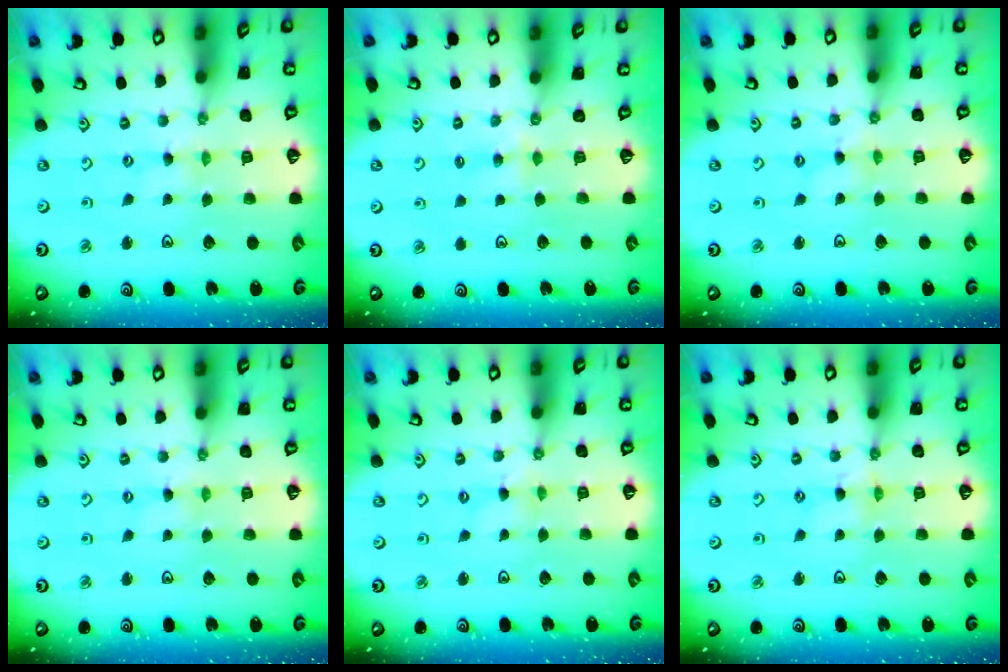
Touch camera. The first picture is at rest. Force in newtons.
{"total": 3.0, "press": 3.0, "slide": 0.4}
{"total": 0.0}
{"total": 0.8, "press": 0.8, "slide": 0.1}
{"total": 0.0}
{"total": 1.2, "press": 1.2, "slide": 0.3}